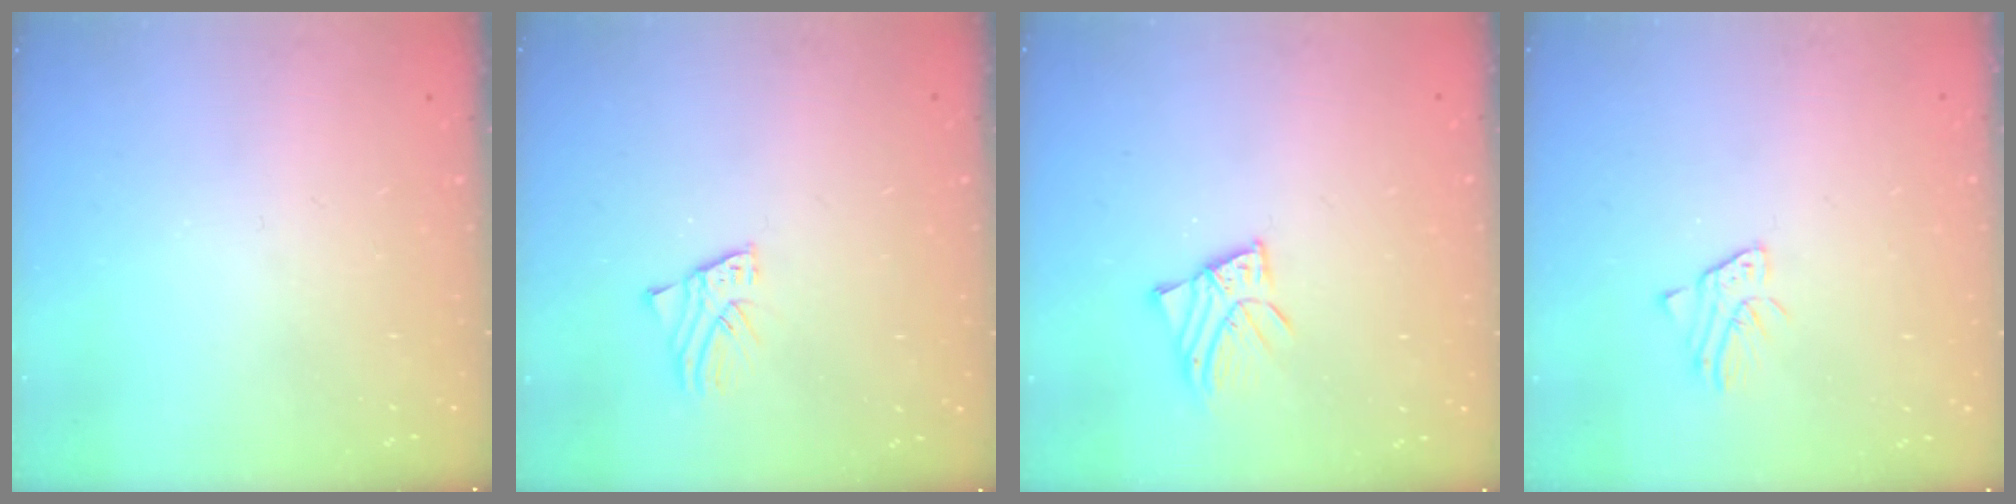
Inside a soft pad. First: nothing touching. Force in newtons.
{"total": 1.6, "press": 1.6, "slide": 0.2}
{"total": 3.6, "press": 3.6, "slide": 0.2}
{"total": 1.6, "press": 1.6, "slide": 0.2}